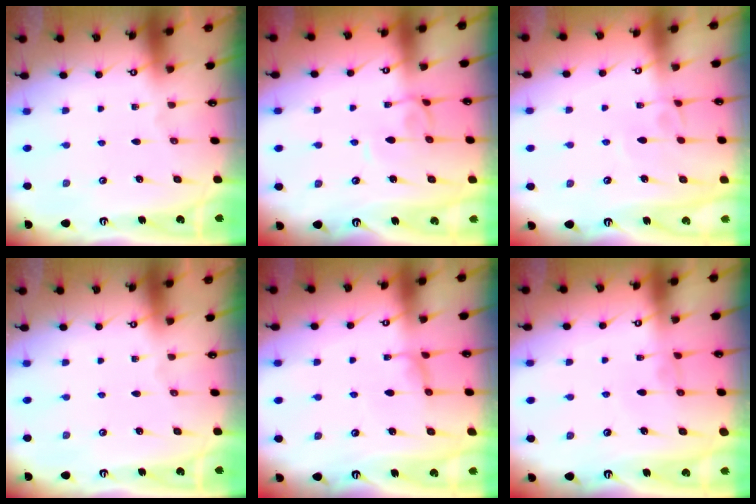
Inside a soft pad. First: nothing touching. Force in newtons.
{"total": 1.9, "press": 1.9, "slide": 0.2}
{"total": 3.4, "press": 3.4, "slide": 0.2}
{"total": 0.0}
{"total": 1.9, "press": 1.8, "slide": 0.5}
{"total": 0.6, "press": 0.4, "slide": 0.5}